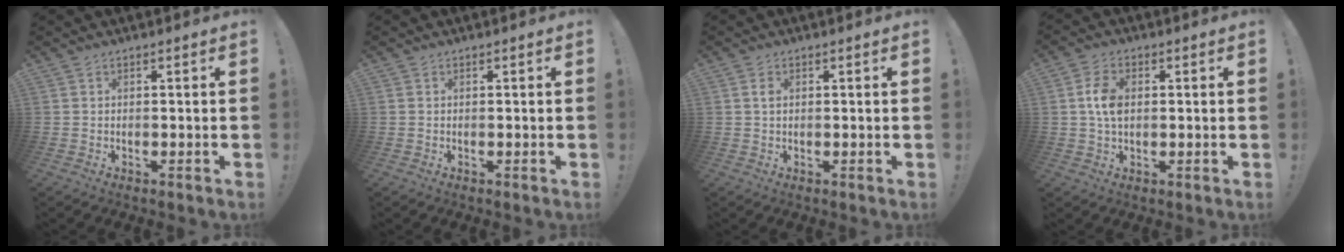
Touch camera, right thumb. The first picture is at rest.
{"total": 0.0}
{"total": 1.5, "force": [0.4, 0.9, 1.1], "torque": [-0.017, 0.002, 0.004]}
{"total": 7.2, "force": [0.7, 4.7, 5.4], "torque": [-0.099, 0.005, 0.011]}